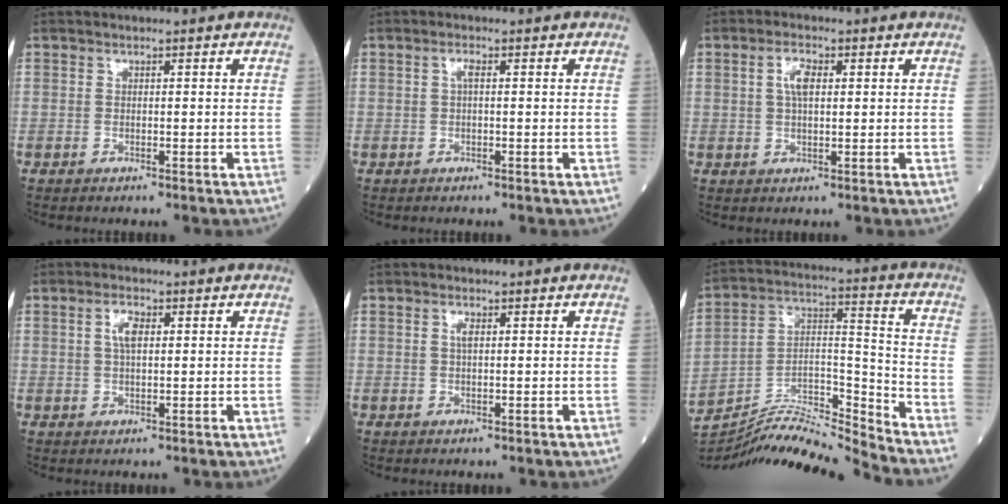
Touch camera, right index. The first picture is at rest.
{"total": 1.3, "force": [0.2, 0.3, 1.3], "torque": [-0.026, 0.003, 0.003]}
{"total": 3.6, "force": [0.9, 1.3, 3.2], "torque": [-0.067, 0.008, 0.018]}
{"total": 3.2, "force": [1.0, 1.1, 2.9], "torque": [-0.060, 0.006, 0.019]}
{"total": 1.3, "force": [0.4, 0.3, 1.2], "torque": [-0.025, 0.001, 0.007]}
{"total": 16.5, "force": [-16.1, -1.5, 3.4], "torque": [-0.065, 0.043, -0.285]}